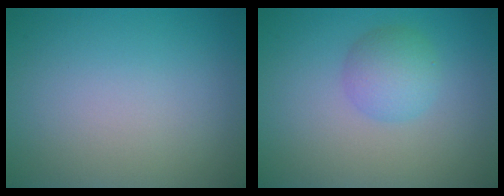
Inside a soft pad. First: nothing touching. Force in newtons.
{"total": 2.8, "press": 2.8, "slide": 0.1}